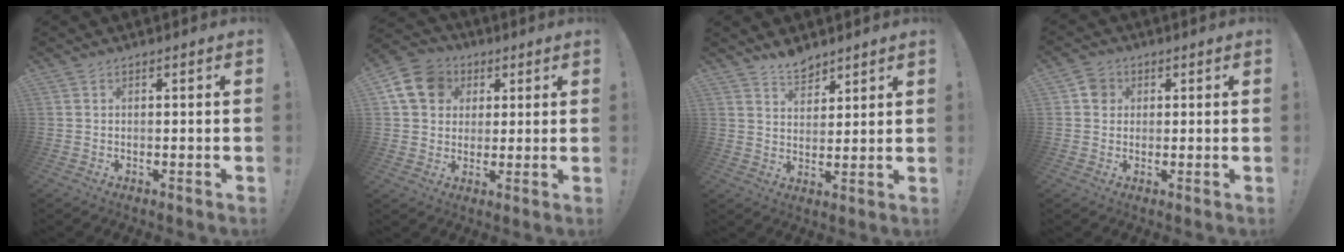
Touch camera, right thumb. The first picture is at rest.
{"total": 12.9, "force": [4.1, 10.8, 5.9], "torque": [-0.079, -0.009, 0.085]}
{"total": 6.1, "force": [5.4, 2.5, 1.1], "torque": [-0.018, -0.037, 0.102]}
{"total": 4.3, "force": [0.9, 3.9, 1.6], "torque": [-0.013, 0.006, 0.016]}